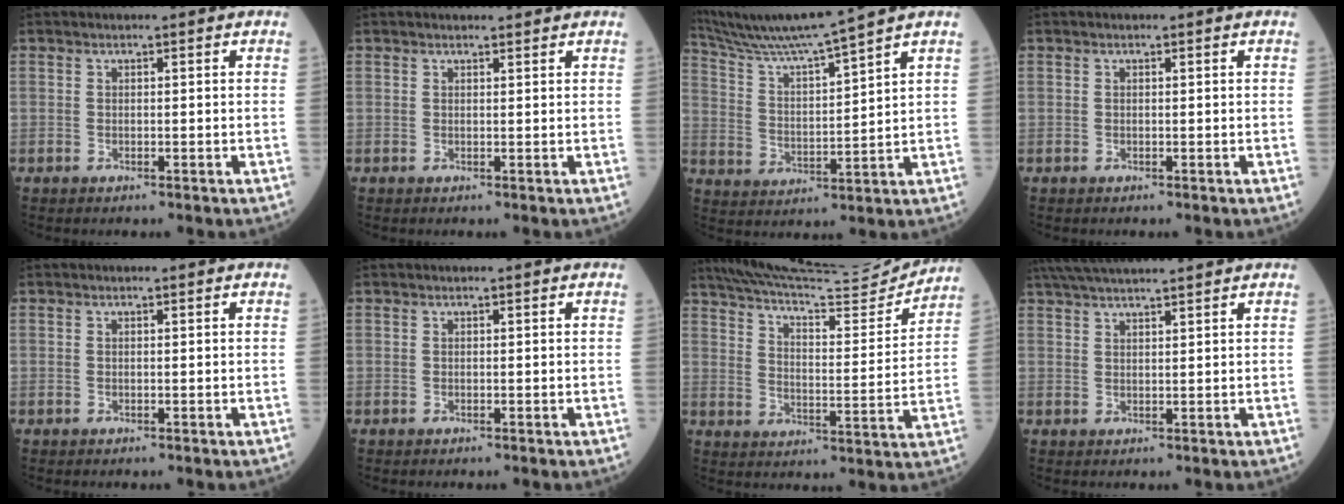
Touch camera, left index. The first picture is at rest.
{"total": 1.3, "force": [1.3, 0.1, 0.1], "torque": [-0.007, 0.003, 0.020]}
{"total": 12.2, "force": [10.7, -2.5, 5.3], "torque": [-0.105, 0.000, 0.195]}
{"total": 0.0}
{"total": 0.0}
{"total": 0.0}
{"total": 19.9, "force": [19.0, 0.5, 6.1], "torque": [-0.110, -0.039, 0.273]}
{"total": 11.0, "force": [9.8, 0.2, 5.0], "torque": [-0.090, 0.036, 0.152]}